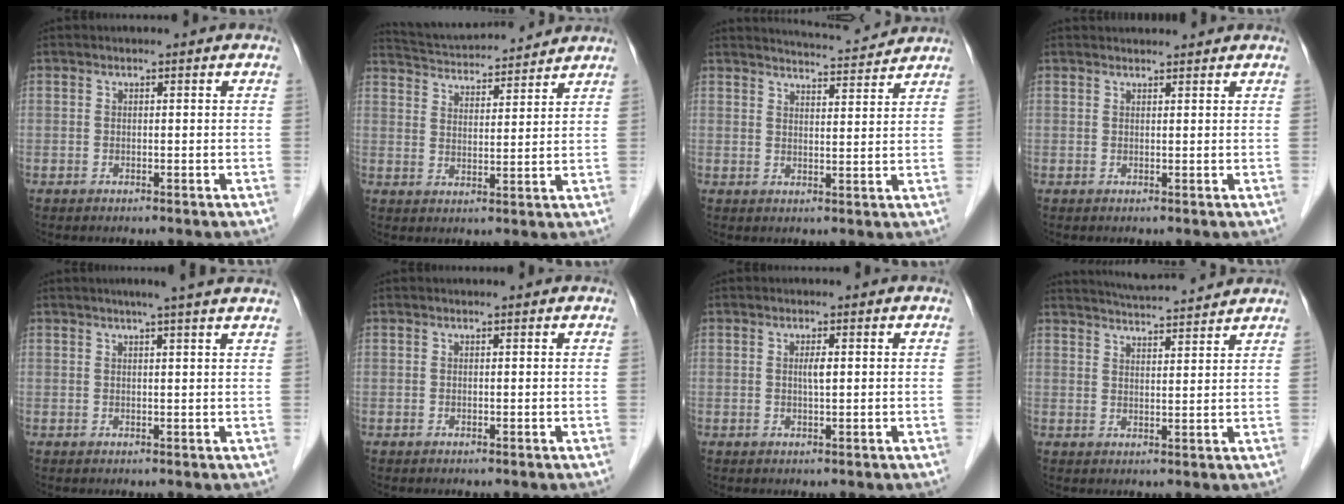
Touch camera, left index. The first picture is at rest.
{"total": 13.5, "force": [12.9, 1.5, 3.7], "torque": [-0.071, 0.025, 0.202]}
{"total": 7.3, "force": [7.2, -0.2, 0.9], "torque": [-0.024, 0.007, 0.099]}
{"total": 4.1, "force": [4.0, 0.4, 0.7], "torque": [-0.011, 0.028, 0.052]}
{"total": 6.5, "force": [5.3, -0.7, 3.8], "torque": [-0.051, 0.017, 0.060]}
{"total": 0.7, "force": [0.7, 0.0, 0.2], "torque": [-0.005, 0.003, 0.009]}
{"total": 1.3, "force": [0.2, 0.1, 1.3], "torque": [-0.028, -0.001, 0.005]}
{"total": 10.7, "force": [10.1, 0.4, 3.5], "torque": [-0.062, 0.018, 0.145]}